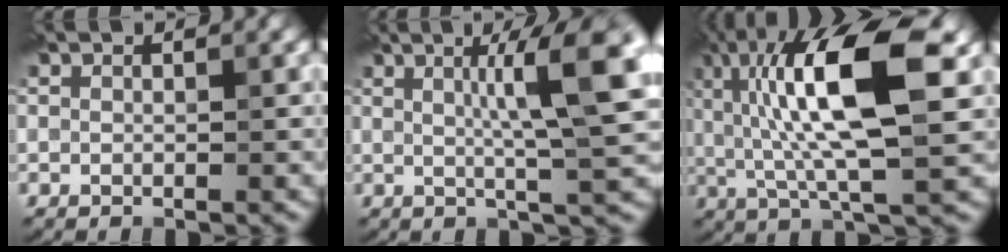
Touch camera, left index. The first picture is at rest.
{"total": 8.0, "force": [1.7, 1.2, 7.7], "torque": [-0.103, 0.012, 0.025]}
{"total": 12.1, "force": [2.7, 3.6, 11.2], "torque": [-0.197, 0.014, 0.042]}